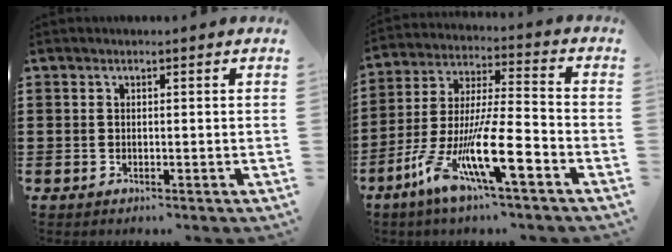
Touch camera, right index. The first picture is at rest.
{"total": 15.7, "force": [-8.2, 3.0, 13.0], "torque": [-0.268, -0.003, -0.147]}